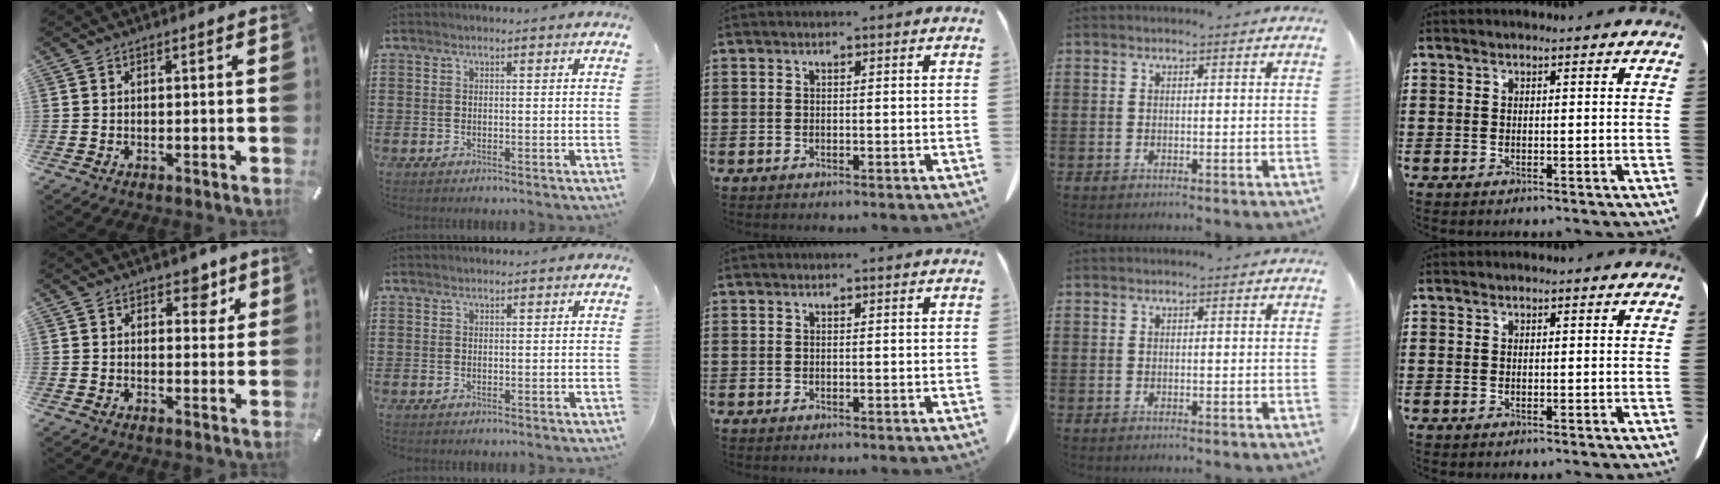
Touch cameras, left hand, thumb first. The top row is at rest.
{"thumb": {"total": 5.5, "force": [3.3, 3.5, 2.8], "torque": [-0.009, -0.018, 0.047]}}